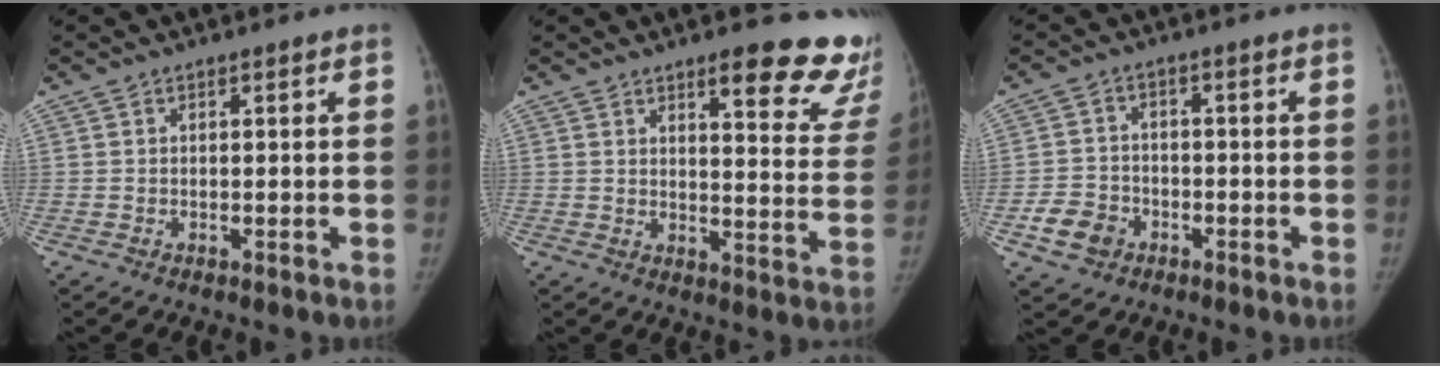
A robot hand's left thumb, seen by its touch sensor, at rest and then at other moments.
{"total": 17.3, "force": [12.9, 4.6, 10.6], "torque": [-0.088, -0.085, 0.144]}
{"total": 6.2, "force": [-2.9, 4.9, 2.4], "torque": [-0.031, 0.018, -0.050]}